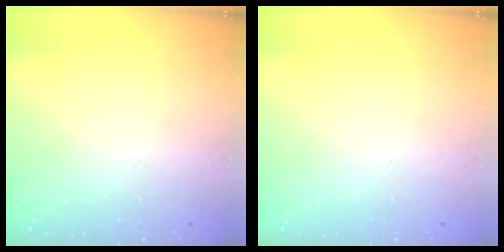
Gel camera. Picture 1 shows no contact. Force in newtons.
{"total": 0.0}